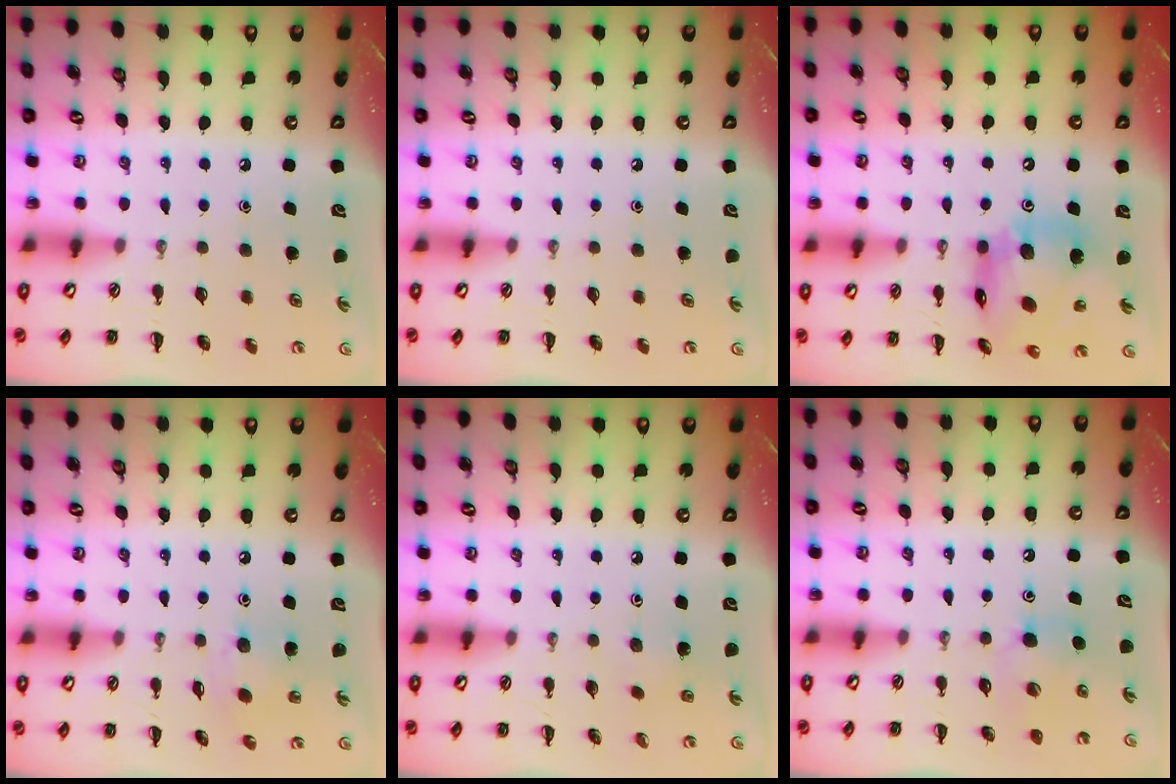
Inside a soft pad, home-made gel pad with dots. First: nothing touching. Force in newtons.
{"total": 0.0}
{"total": 14.3, "press": 13.9, "slide": 3.5}
{"total": 5.2, "press": 5.1, "slide": 0.8}
{"total": 1.5, "press": 1.4, "slide": 0.5}
{"total": 5.3, "press": 5.1, "slide": 1.3}